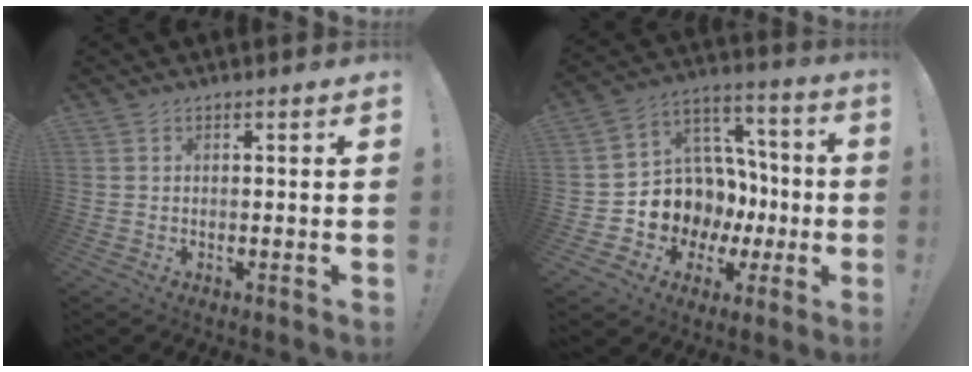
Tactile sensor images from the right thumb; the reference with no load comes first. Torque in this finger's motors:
{"motor_torque": [0.20, 0.19, 0.00, 0.00, 0.04]}